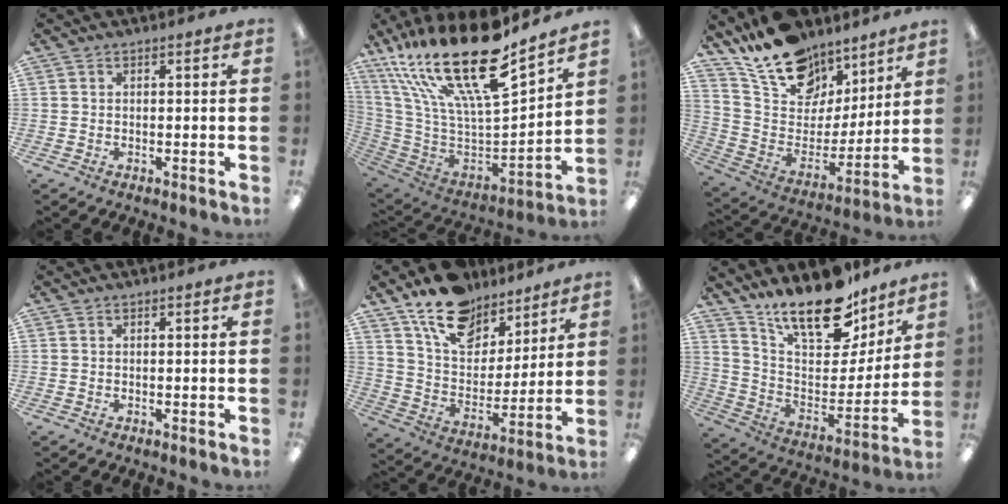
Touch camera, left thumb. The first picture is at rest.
{"total": 28.4, "force": [19.2, 9.1, 18.9], "torque": [-0.342, -0.133, 0.329]}
{"total": 19.3, "force": [14.8, 10.4, 6.7], "torque": [-0.140, -0.097, 0.275]}
{"total": 0.0}
{"total": 16.3, "force": [12.4, 8.6, 6.2], "torque": [-0.116, -0.073, 0.229]}
{"total": 21.1, "force": [16.6, 8.0, 10.2], "torque": [-0.171, -0.117, 0.292]}